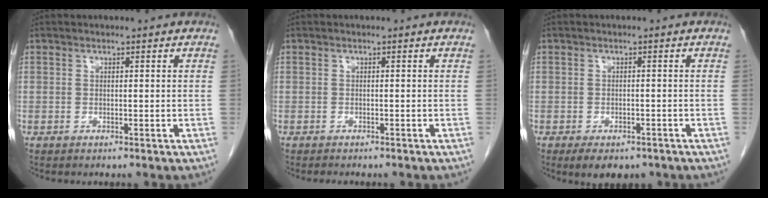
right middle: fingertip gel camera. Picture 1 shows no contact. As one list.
[{"total": 1.7, "force": [-1.5, 0.5, 0.7], "torque": [-0.015, -0.004, -0.016]}, {"total": 6.2, "force": [-4.5, 3.2, 2.9], "torque": [-0.033, -0.002, -0.059]}]